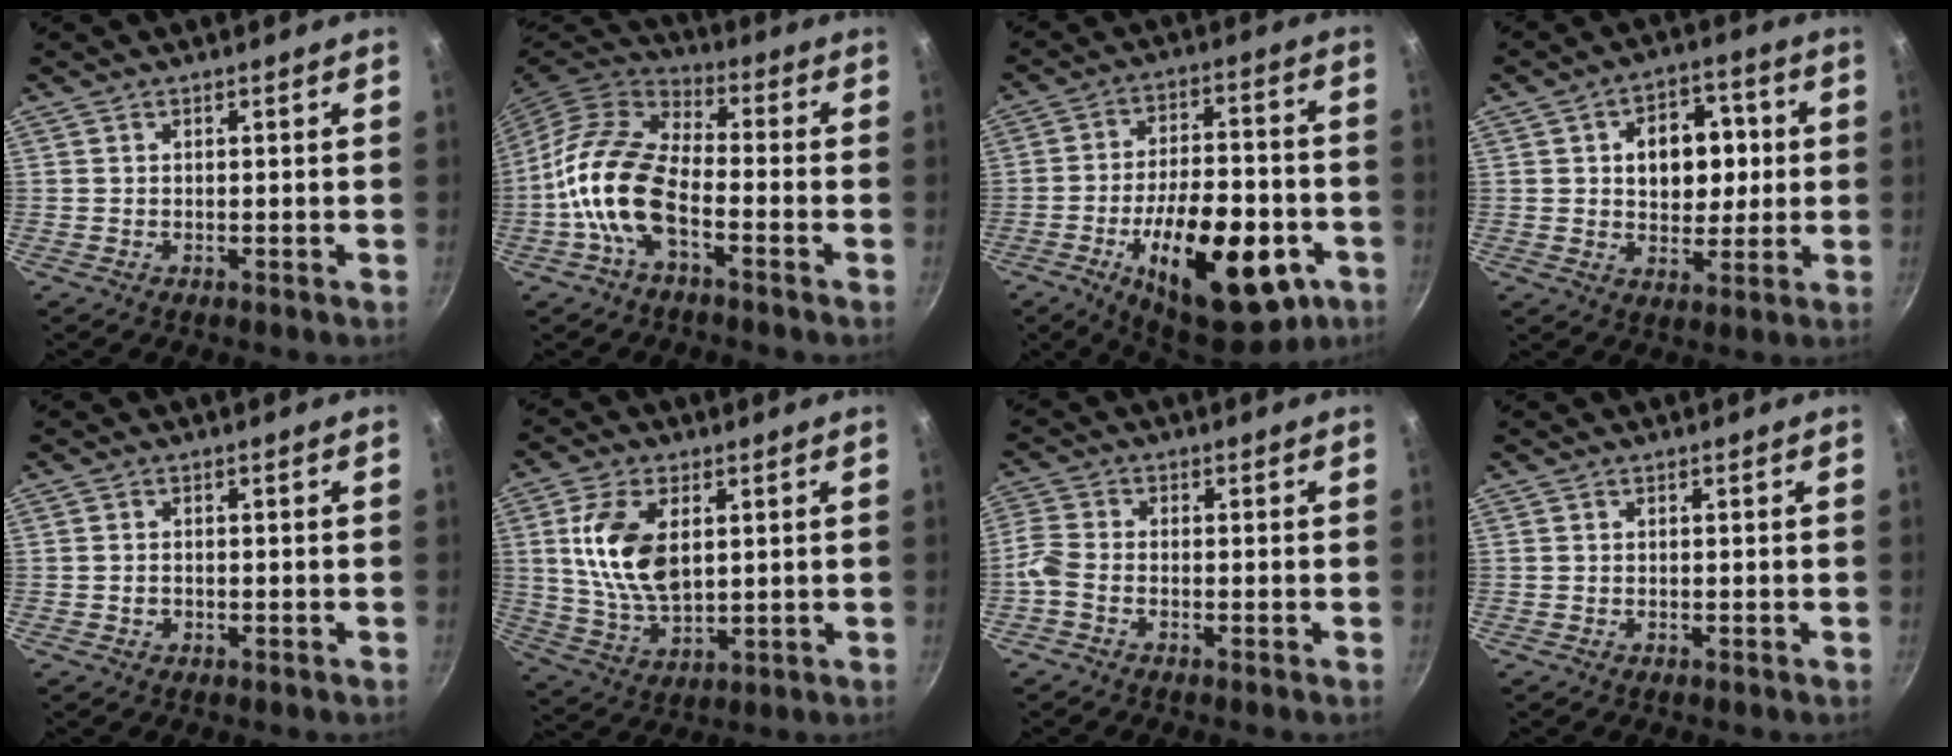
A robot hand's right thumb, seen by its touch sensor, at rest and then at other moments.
{"total": 13.9, "force": [-4.5, 6.9, 11.2], "torque": [-0.207, 0.040, -0.101]}
{"total": 25.7, "force": [-9.5, 11.9, 20.8], "torque": [-0.277, 0.034, -0.126]}
{"total": 12.0, "force": [1.7, 8.4, 8.3], "torque": [-0.075, 0.008, 0.024]}
{"total": 1.1, "force": [-0.3, 0.9, 0.6], "torque": [-0.009, 0.003, -0.006]}
{"total": 13.2, "force": [2.9, 7.4, 10.5], "torque": [-0.191, -0.016, 0.062]}
{"total": 3.7, "force": [-2.1, 2.1, 2.3], "torque": [-0.067, 0.015, -0.060]}
{"total": 0.0}